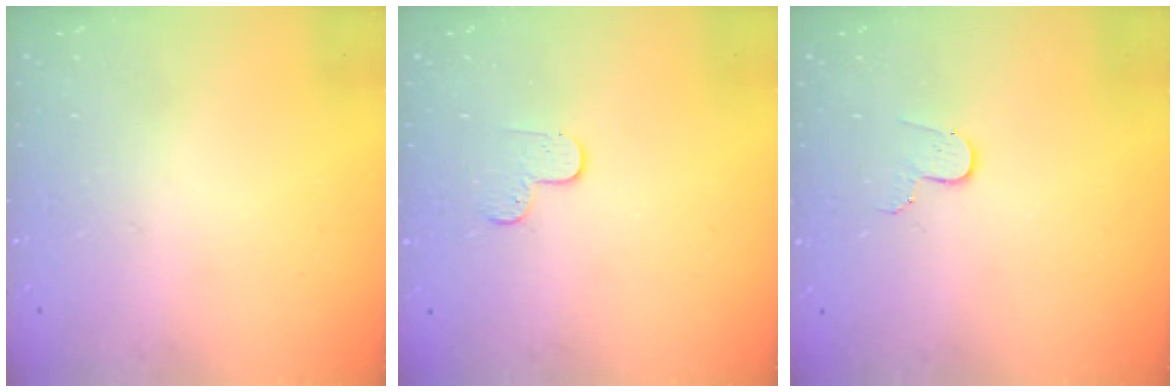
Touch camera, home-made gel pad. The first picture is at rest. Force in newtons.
{"total": 3.6, "press": 3.6, "slide": 0.4}
{"total": 3.3, "press": 3.3, "slide": 0.3}